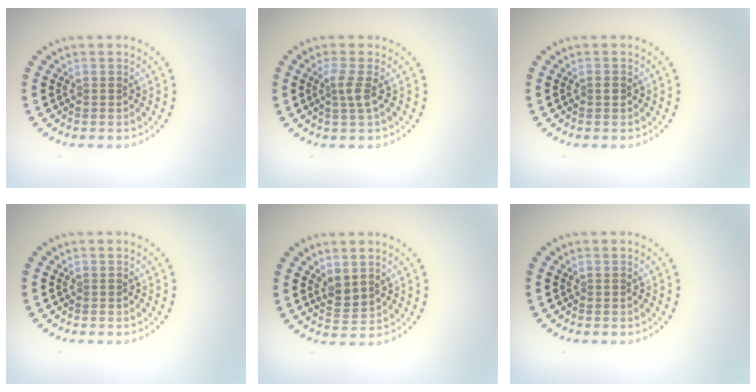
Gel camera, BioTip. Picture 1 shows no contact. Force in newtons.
{"total": 1.9, "press": 1.4, "slide": 1.2}
{"total": 0.9, "press": 0.9, "slide": 0.0}
{"total": 0.0}
{"total": 1.9, "press": 1.6, "slide": 1.0}
{"total": 0.0}